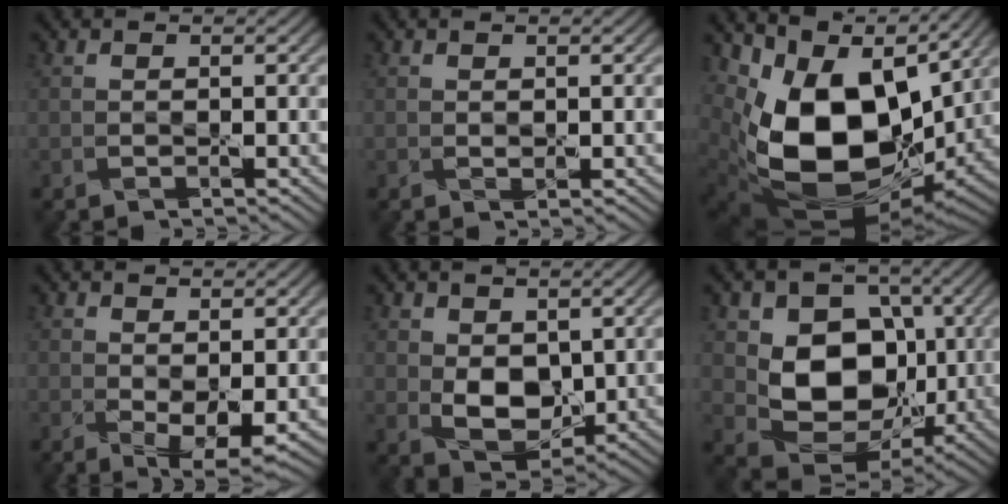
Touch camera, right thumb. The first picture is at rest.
{"total": 0.6, "force": [0.1, 0.4, 0.5], "torque": [-0.008, -0.003, 0.004]}
{"total": 16.8, "force": [1.3, 11.5, 12.2], "torque": [-0.245, -0.035, 0.036]}
{"total": 3.6, "force": [0.0, 1.6, 3.2], "torque": [-0.065, -0.012, 0.007]}
{"total": 6.7, "force": [1.0, 4.6, 4.8], "torque": [-0.105, -0.014, 0.024]}
{"total": 10.9, "force": [1.0, 8.5, 6.7], "torque": [-0.126, -0.019, 0.015]}